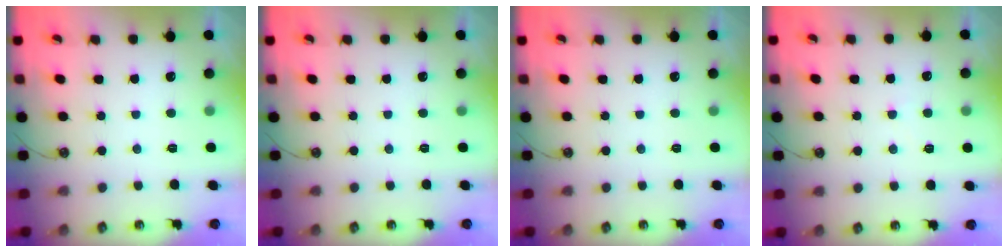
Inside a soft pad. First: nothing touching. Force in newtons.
{"total": 0.0}
{"total": 0.0}
{"total": 1.3, "press": 1.3, "slide": 0.4}